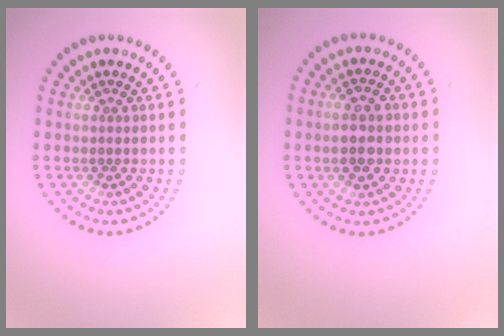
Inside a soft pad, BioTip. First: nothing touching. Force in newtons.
{"total": 3.7, "press": 3.7, "slide": 0.4}